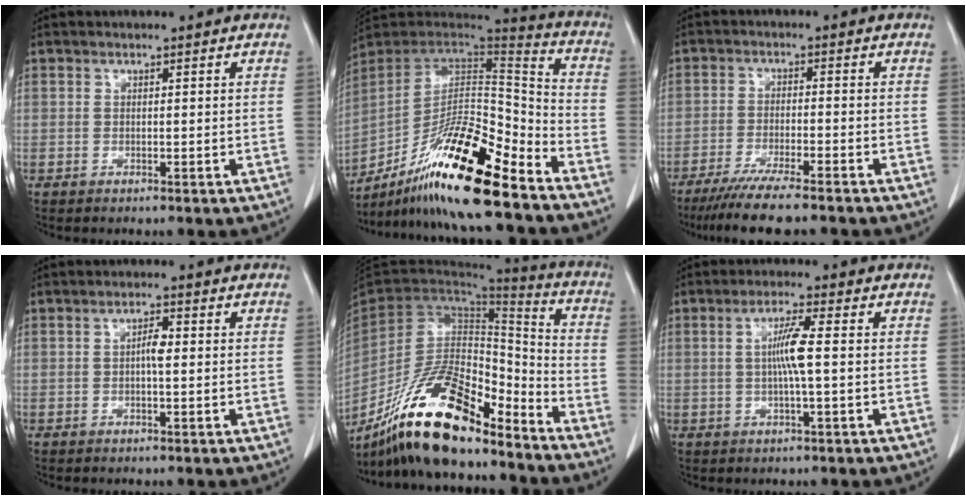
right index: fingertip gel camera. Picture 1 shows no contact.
{"total": 19.8, "force": [-13.9, 2.2, 13.8], "torque": [-0.241, -0.002, -0.246]}
{"total": 9.8, "force": [-8.0, 0.2, 5.6], "torque": [-0.085, -0.024, -0.127]}
{"total": 2.2, "force": [0.0, 0.5, 2.1], "torque": [-0.038, 0.004, -0.001]}
{"total": 19.2, "force": [-14.8, 5.8, 10.8], "torque": [-0.204, 0.013, -0.265]}
{"total": 4.9, "force": [0.2, -0.2, 4.9], "torque": [-0.095, 0.002, 0.003]}